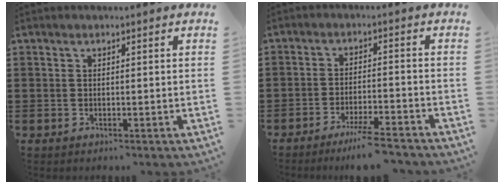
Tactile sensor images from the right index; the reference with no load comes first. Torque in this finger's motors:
{"motor_torque": [0.18, -0.17, 0.14, 0.06]}